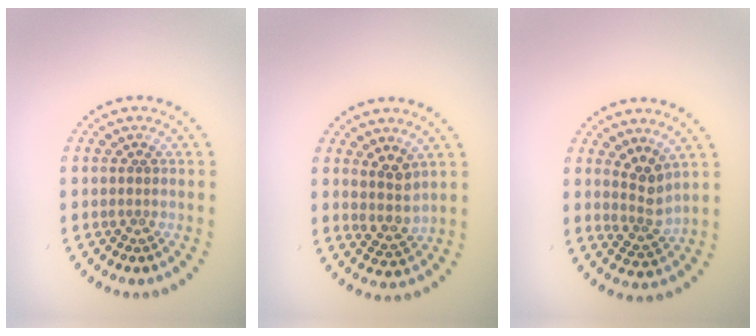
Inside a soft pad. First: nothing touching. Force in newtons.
{"total": 2.5, "press": 2.0, "slide": 1.5}
{"total": 2.6, "press": 2.0, "slide": 1.7}